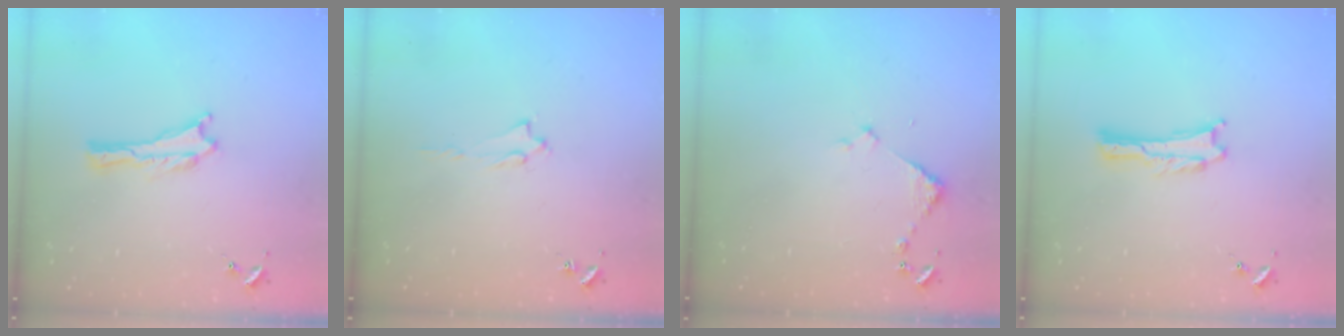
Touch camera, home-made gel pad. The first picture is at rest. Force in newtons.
{"total": 1.7, "press": 1.6, "slide": 0.2}
{"total": 2.9, "press": 2.9, "slide": 0.3}
{"total": 0.0}